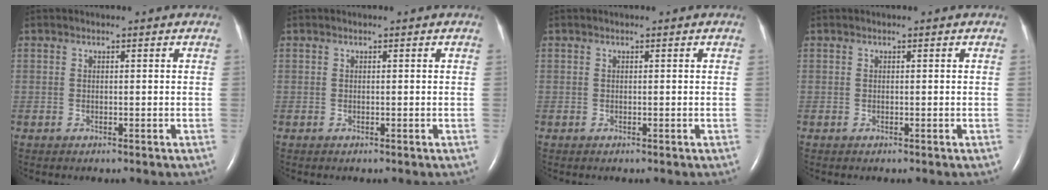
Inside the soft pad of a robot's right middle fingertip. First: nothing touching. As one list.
[{"total": 0.0}, {"total": 0.0}, {"total": 0.0}]